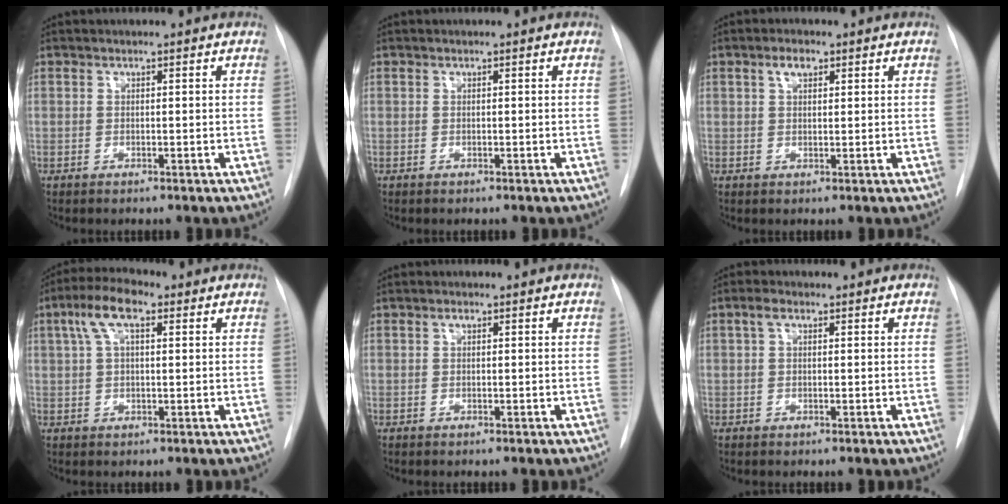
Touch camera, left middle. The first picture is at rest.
{"total": 0.0}
{"total": 2.5, "force": [1.3, 1.2, 1.7], "torque": [-0.034, 0.006, 0.024]}
{"total": 6.8, "force": [2.8, 2.4, 5.7], "torque": [-0.122, 0.028, 0.049]}
{"total": 0.6, "force": [0.3, 0.3, 0.5], "torque": [-0.008, 0.003, 0.003]}
{"total": 1.8, "force": [0.7, 0.9, 1.3], "torque": [-0.031, 0.016, 0.015]}